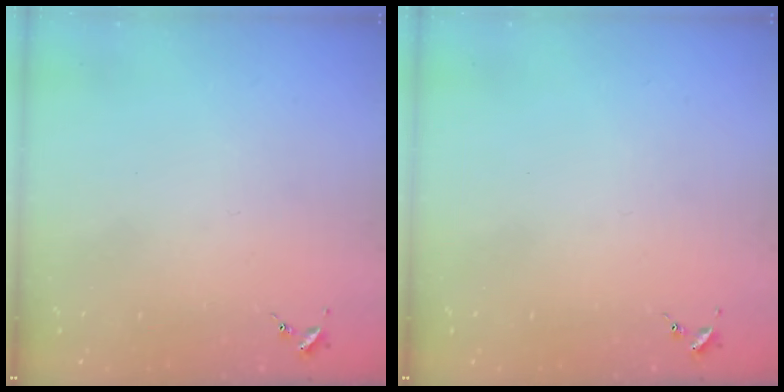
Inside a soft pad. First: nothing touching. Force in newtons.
{"total": 0.0}